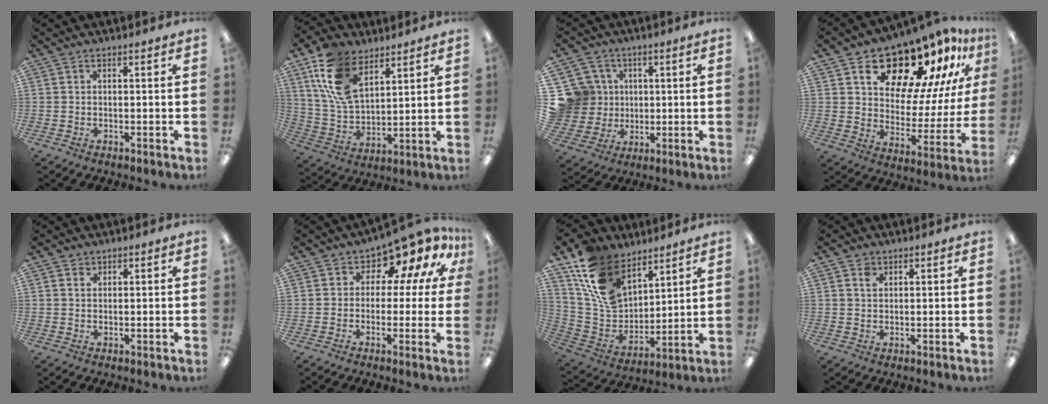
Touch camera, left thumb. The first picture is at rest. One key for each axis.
{"total": 15.0, "fx": 8.3, "fy": 8.5, "fz": 9.1, "tx": -0.207, "ty": -0.016, "tz": 0.159}
{"total": 12.8, "fx": 2.1, "fy": 12.2, "fz": 3.0, "tx": -0.099, "ty": 0.002, "tz": 0.050}
{"total": 18.7, "fx": 14.3, "fy": 8.7, "fz": 8.2, "tx": -0.123, "ty": -0.108, "tz": 0.244}
{"total": 1.3, "fx": 0.9, "fy": 0.8, "fz": 0.4, "tx": 0.000, "ty": -0.004, "tz": 0.017}
{"total": 9.3, "fx": 6.7, "fy": 4.7, "fz": 4.4, "tx": -0.078, "ty": -0.055, "tz": 0.119}
{"total": 16.4, "fx": 10.4, "fy": 10.1, "fz": 7.6, "tx": -0.162, "ty": -0.045, "tz": 0.206}
{"total": 2.2, "fx": 1.5, "fy": 1.4, "fz": 0.9, "tx": -0.013, "ty": -0.004, "tz": 0.027}